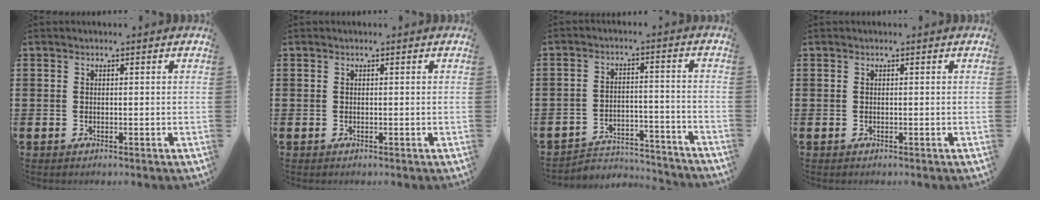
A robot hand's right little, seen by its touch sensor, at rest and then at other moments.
{"total": 0.0}
{"total": 4.0, "force": [-3.9, 0.8, 0.5], "torque": [-0.012, 0.007, -0.082]}
{"total": 0.0}